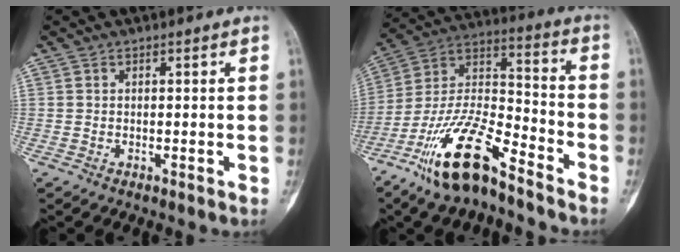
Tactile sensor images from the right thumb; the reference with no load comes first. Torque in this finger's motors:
{"motor_torque": [0.98, 0.16, 1.75, -1.02, 0.47]}